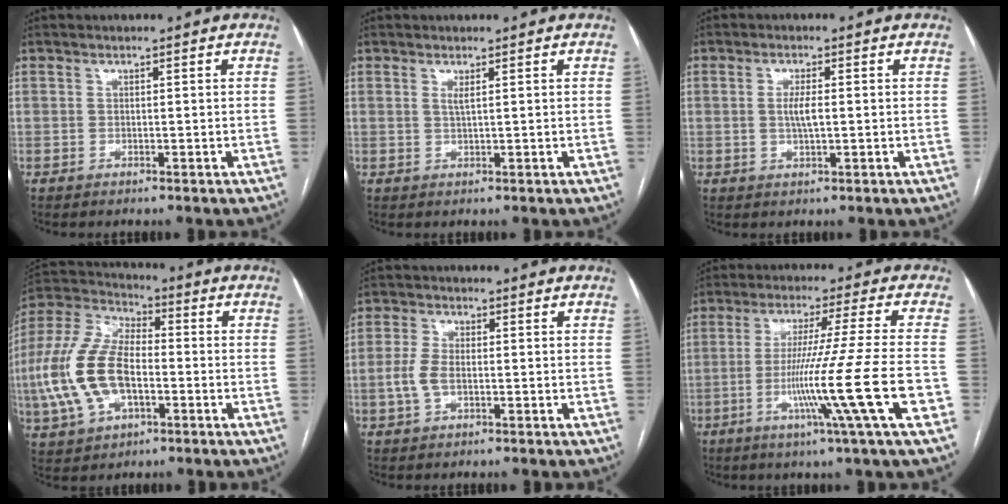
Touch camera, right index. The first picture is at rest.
{"total": 1.0, "force": [0.5, -0.1, 0.9], "torque": [-0.024, -0.005, 0.010]}
{"total": 2.8, "force": [-0.1, 0.5, 2.8], "torque": [-0.055, -0.002, 0.000]}
{"total": 15.4, "force": [-3.2, 8.0, 12.8], "torque": [-0.304, 0.014, -0.058]}
{"total": 4.0, "force": [-1.0, 1.9, 3.3], "torque": [-0.087, 0.006, -0.022]}
{"total": 14.6, "force": [-4.8, -2.8, 13.5], "torque": [-0.244, -0.025, -0.088]}